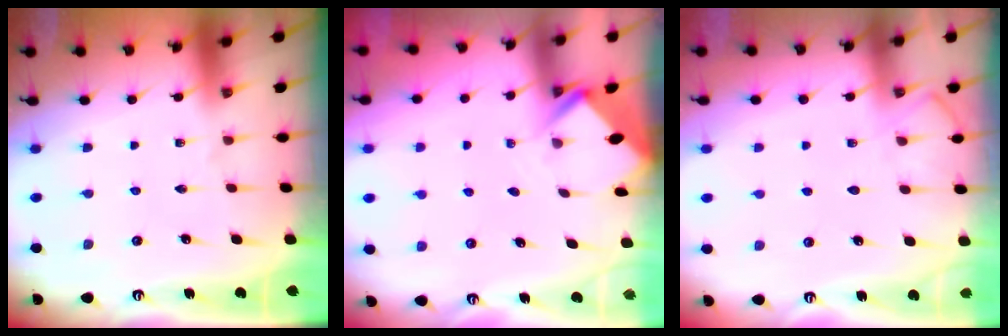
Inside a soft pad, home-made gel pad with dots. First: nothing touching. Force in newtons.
{"total": 2.7, "press": 2.7, "slide": 0.2}
{"total": 6.9, "press": 6.8, "slide": 0.9}